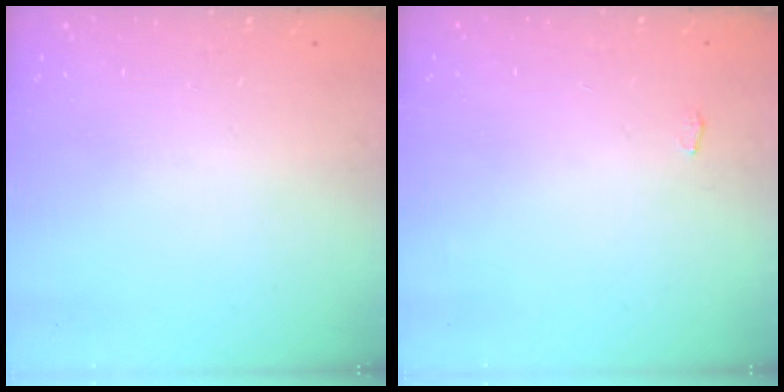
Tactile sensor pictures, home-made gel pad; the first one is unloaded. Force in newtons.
{"total": 2.7, "press": 2.7, "slide": 0.3}